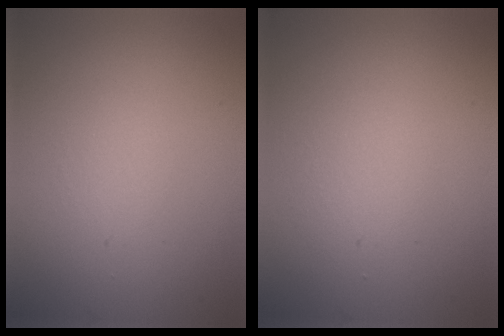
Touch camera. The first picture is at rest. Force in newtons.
{"total": 1.3, "press": 1.3, "slide": 0.1}